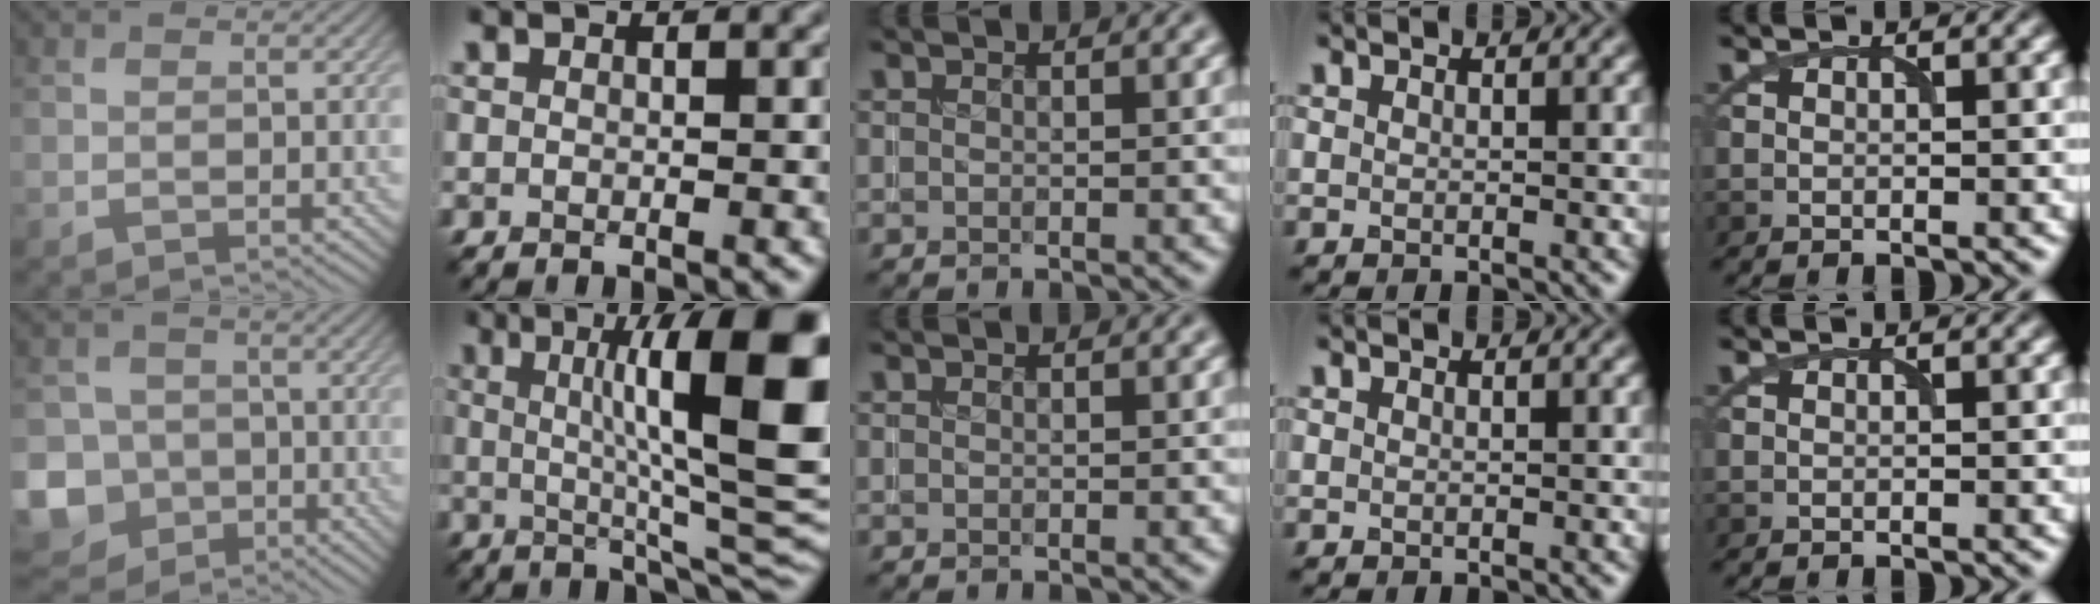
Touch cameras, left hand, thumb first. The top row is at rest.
{"thumb": {"total": 12.2, "force": [-5.1, 10.6, 3.2], "torque": [-0.113, -0.044, -0.108]}, "index": {"total": 14.6, "force": [2.4, 3.5, 14.0], "torque": [-0.166, 0.003, 0.035]}}